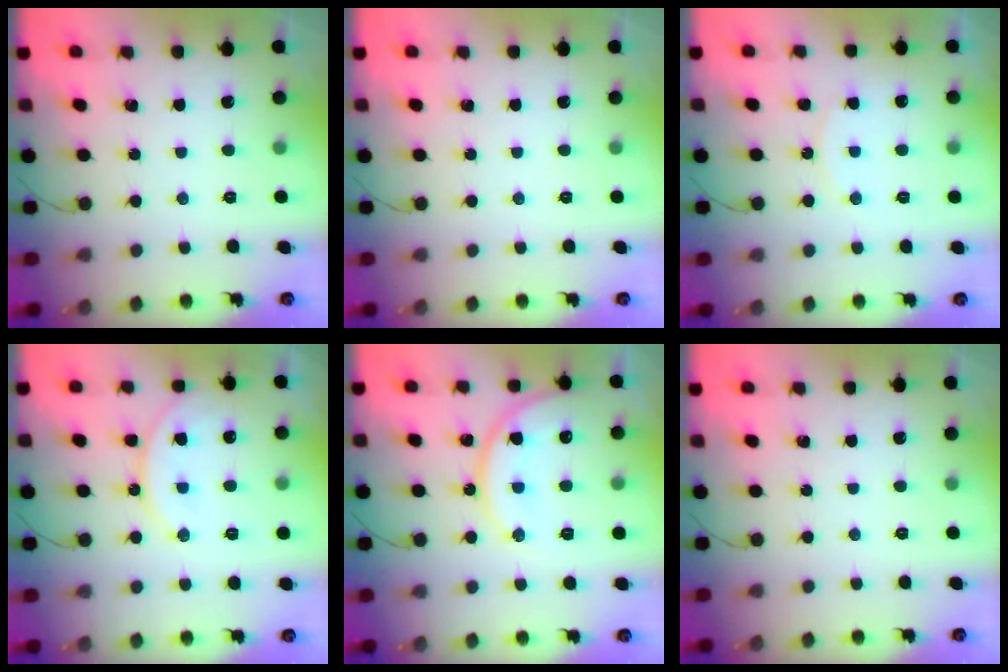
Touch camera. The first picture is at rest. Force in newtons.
{"total": 0.0}
{"total": 5.3, "press": 5.2, "slide": 0.5}
{"total": 13.3, "press": 13.2, "slide": 1.3}
{"total": 13.5, "press": 13.5, "slide": 1.2}
{"total": 0.0}